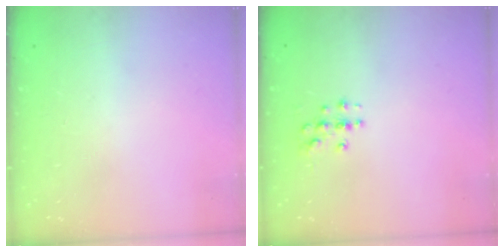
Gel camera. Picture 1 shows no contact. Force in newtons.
{"total": 3.4, "press": 3.4, "slide": 0.2}